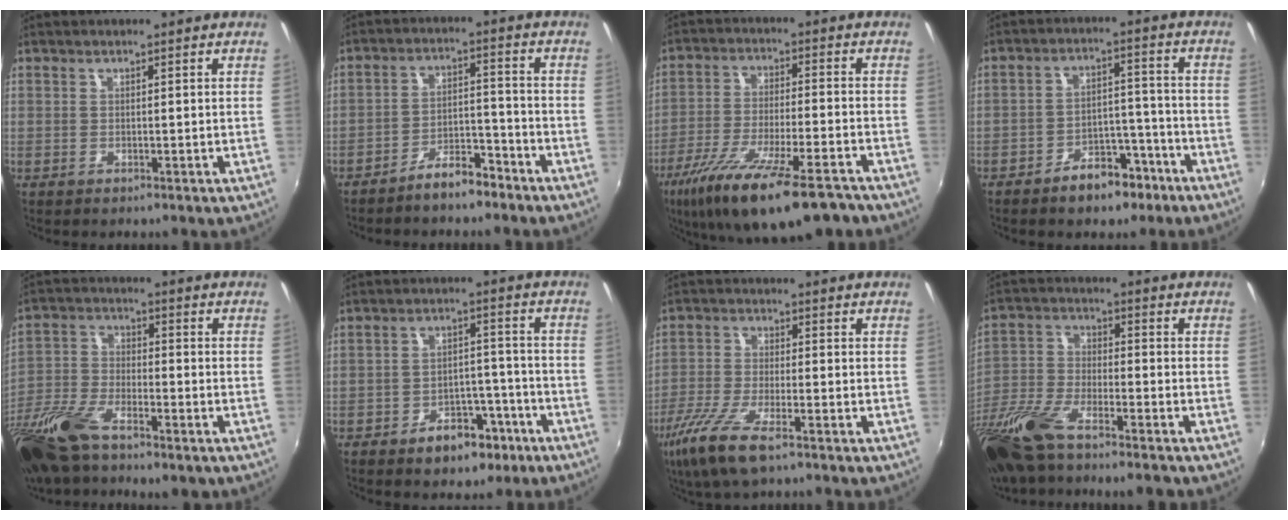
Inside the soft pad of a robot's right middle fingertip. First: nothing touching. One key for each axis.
{"total": 6.5, "fx": -5.5, "fy": 2.0, "fz": 3.0, "tx": -0.060, "ty": 0.018, "tz": -0.085}
{"total": 19.1, "fx": -13.4, "fy": 4.2, "fz": 12.9, "tx": -0.245, "ty": -0.052, "tz": -0.223}
{"total": 8.8, "fx": -6.2, "fy": 4.7, "fz": 4.1, "tx": -0.074, "ty": 0.025, "tz": -0.079}
{"total": 16.6, "fx": -11.1, "fy": 6.4, "fz": 10.6, "tx": -0.244, "ty": -0.042, "tz": -0.216}
{"total": 8.7, "fx": -5.6, "fy": 5.2, "fz": 4.2, "tx": -0.075, "ty": 0.023, "tz": -0.065}
{"total": 9.8, "fx": -6.3, "fy": 2.3, "fz": 7.3, "tx": -0.167, "ty": -0.025, "tz": -0.125}
{"total": 16.5, "fx": -12.1, "fy": 4.2, "fz": 10.4, "tx": -0.233, "ty": -0.045, "tz": -0.231}